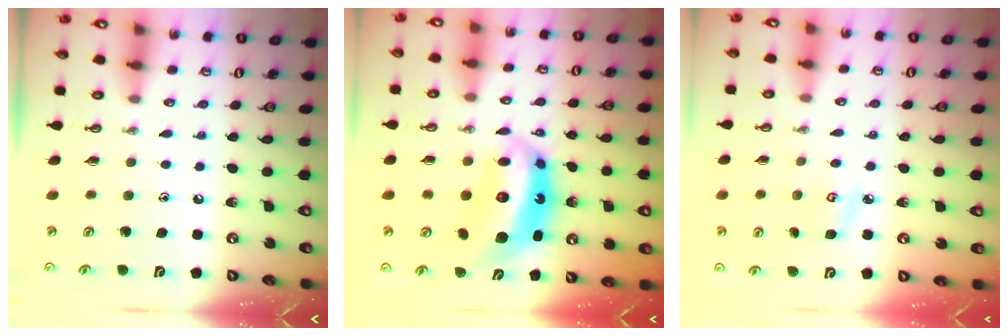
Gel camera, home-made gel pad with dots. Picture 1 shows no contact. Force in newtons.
{"total": 10.3, "press": 10.3, "slide": 1.1}
{"total": 3.9, "press": 3.9, "slide": 0.4}